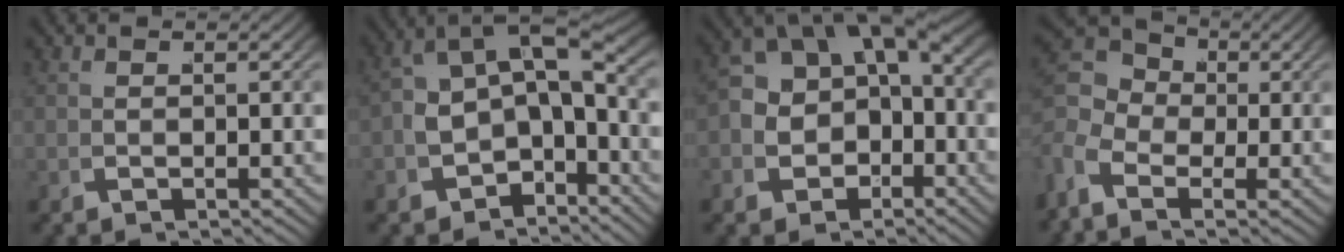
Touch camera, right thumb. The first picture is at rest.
{"total": 8.7, "force": [-1.4, 6.5, 5.5], "torque": [-0.084, -0.019, -0.020]}
{"total": 9.4, "force": [-0.4, 7.7, 5.4], "torque": [-0.100, -0.014, -0.004]}
{"total": 6.8, "force": [2.1, 4.7, 4.4], "torque": [-0.086, 0.003, 0.026]}